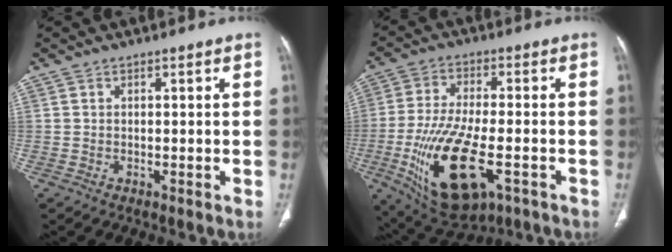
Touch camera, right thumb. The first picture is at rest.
{"total": 18.2, "force": [-6.2, 7.5, 15.4], "torque": [-0.304, 0.000, -0.090]}